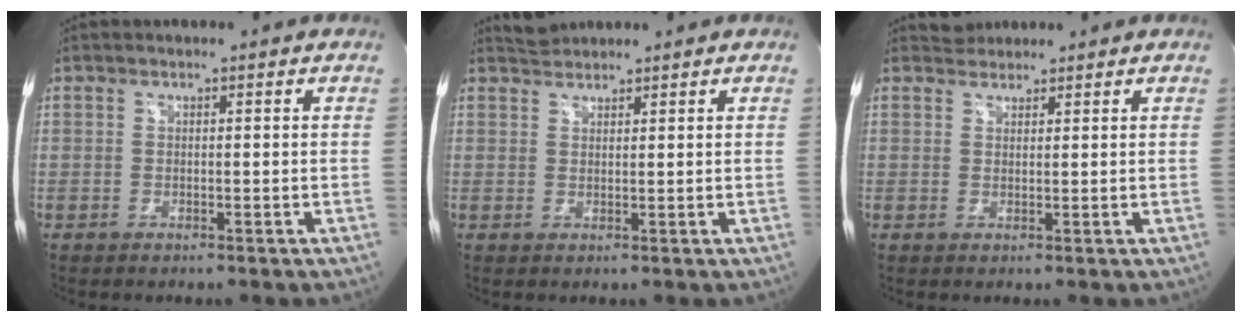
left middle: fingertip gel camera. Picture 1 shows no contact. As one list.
[{"total": 2.2, "force": [2.1, 0.2, -0.3], "torque": [-0.003, 0.007, 0.046]}, {"total": 2.1, "force": [1.9, 0.6, -0.4], "torque": [0.005, 0.011, 0.034]}]